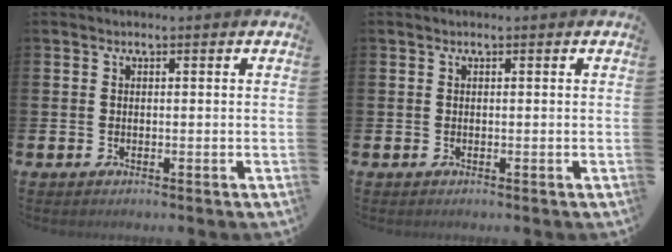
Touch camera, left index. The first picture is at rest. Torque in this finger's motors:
{"motor_torque": [0.00, 0.00, 0.00, -0.01]}